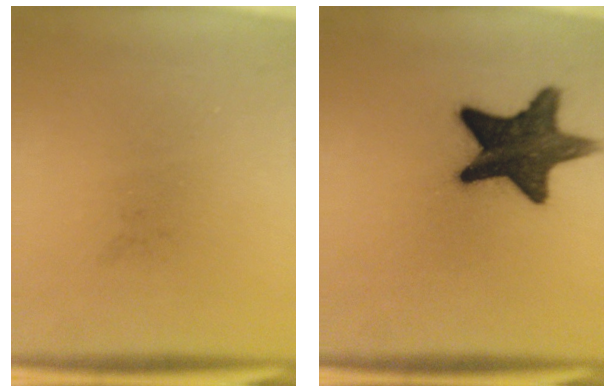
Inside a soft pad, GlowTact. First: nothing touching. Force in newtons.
{"total": 15.2}